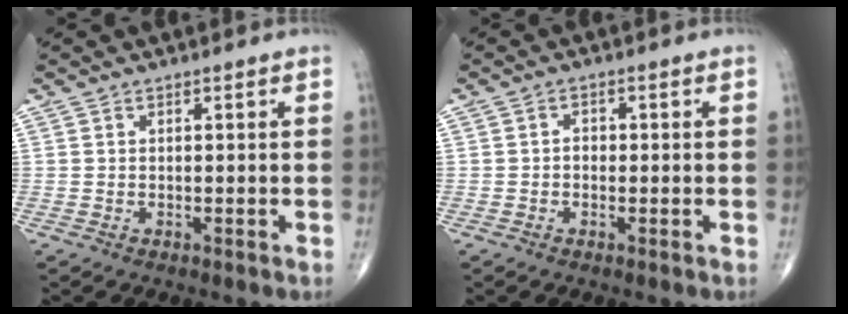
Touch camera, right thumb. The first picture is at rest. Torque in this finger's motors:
{"motor_torque": [0.02, -0.24, 0.27, 0.02, 0.04]}